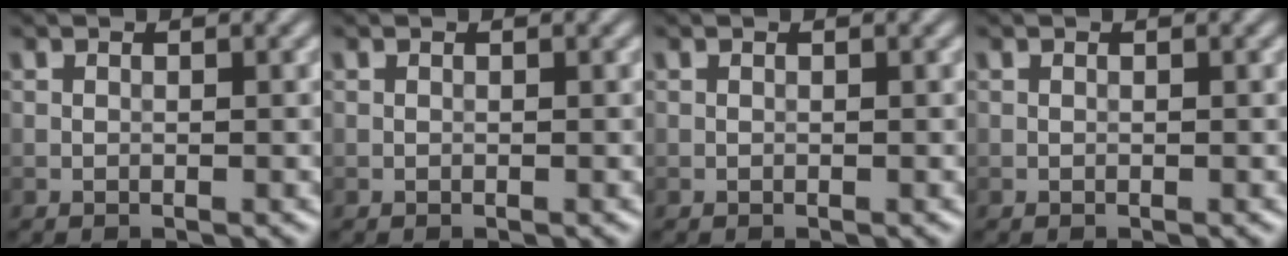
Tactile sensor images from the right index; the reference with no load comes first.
{"total": 0.0}
{"total": 0.0}
{"total": 0.0}